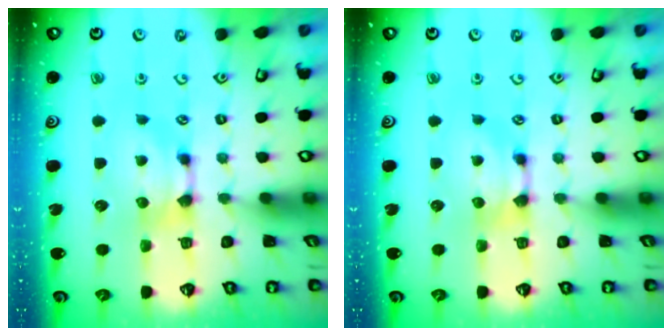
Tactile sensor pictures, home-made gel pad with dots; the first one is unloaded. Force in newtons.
{"total": 0.0}